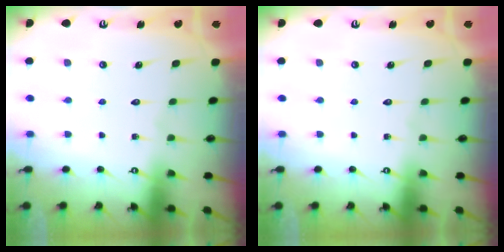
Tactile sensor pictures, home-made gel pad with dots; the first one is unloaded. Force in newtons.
{"total": 0.0}